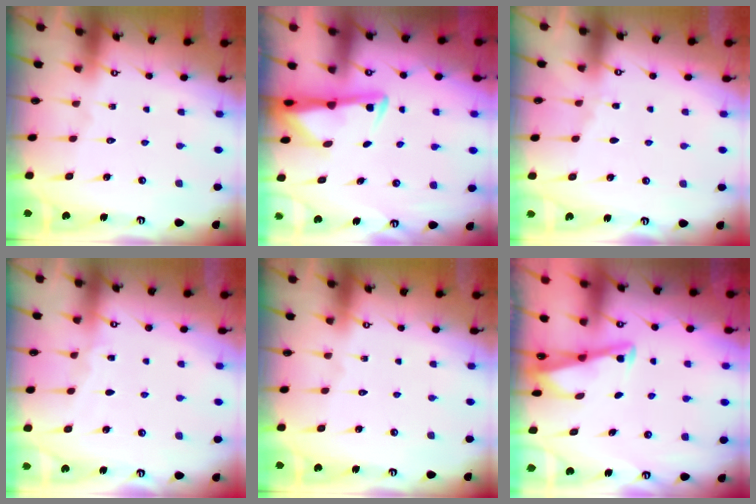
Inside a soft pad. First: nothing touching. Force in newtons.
{"total": 3.0, "press": 2.9, "slide": 0.6}
{"total": 2.7, "press": 2.7, "slide": 0.4}
{"total": 2.8, "press": 2.8, "slide": 0.3}
{"total": 0.0}
{"total": 2.9, "press": 2.9, "slide": 0.4}